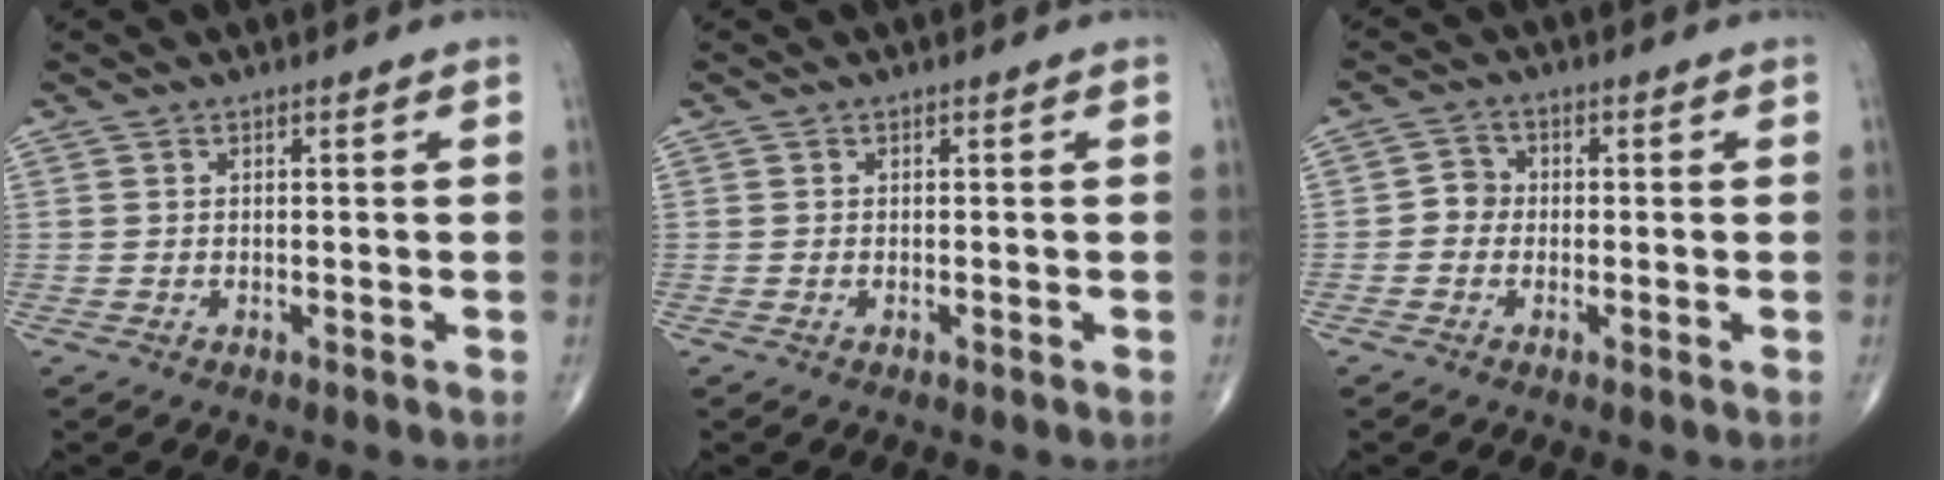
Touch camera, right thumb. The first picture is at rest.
{"total": 0.0}
{"total": 3.0, "force": [-0.6, 2.7, 1.1], "torque": [0.001, 0.009, -0.020]}